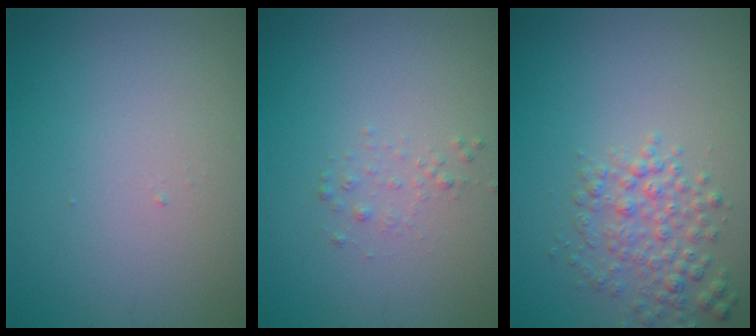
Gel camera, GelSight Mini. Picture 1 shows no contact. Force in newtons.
{"total": 0.8, "press": 0.8, "slide": 0.1}
{"total": 3.1, "press": 3.1, "slide": 0.2}